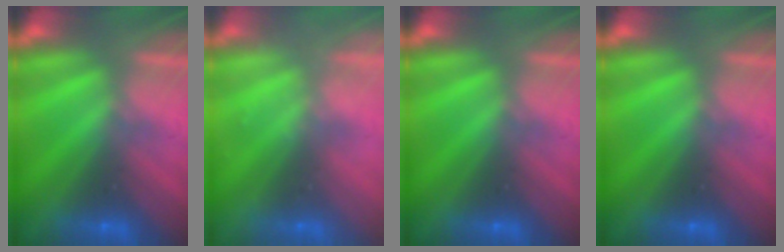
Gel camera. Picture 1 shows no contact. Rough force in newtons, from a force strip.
{"total": 2.3}
{"total": 0.0}
{"total": 0.0}